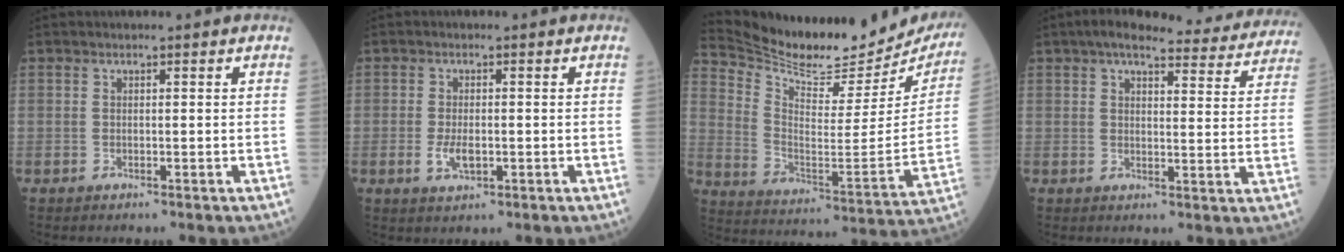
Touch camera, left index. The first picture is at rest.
{"total": 3.2, "force": [-0.9, 1.4, 2.7], "torque": [-0.061, -0.006, -0.014]}
{"total": 24.8, "force": [23.1, 5.2, 7.4], "torque": [-0.134, -0.073, 0.324]}
{"total": 4.7, "force": [3.7, 1.5, 2.5], "torque": [-0.038, 0.033, 0.056]}